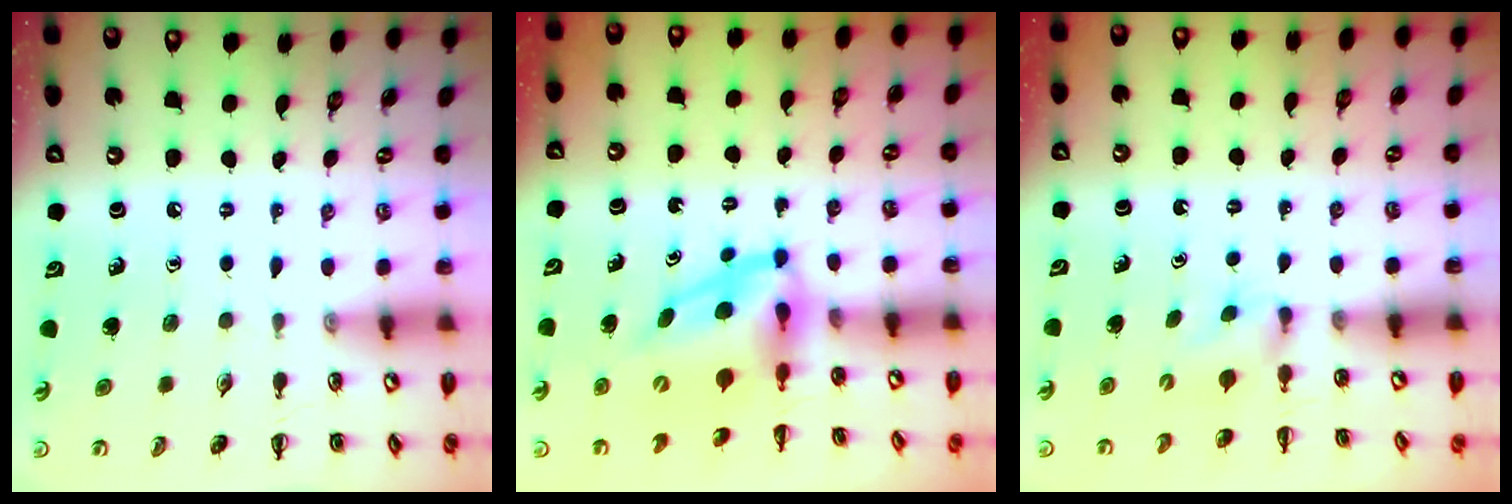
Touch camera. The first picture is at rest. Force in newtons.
{"total": 5.5, "press": 5.4, "slide": 1.3}
{"total": 1.8, "press": 1.5, "slide": 0.9}